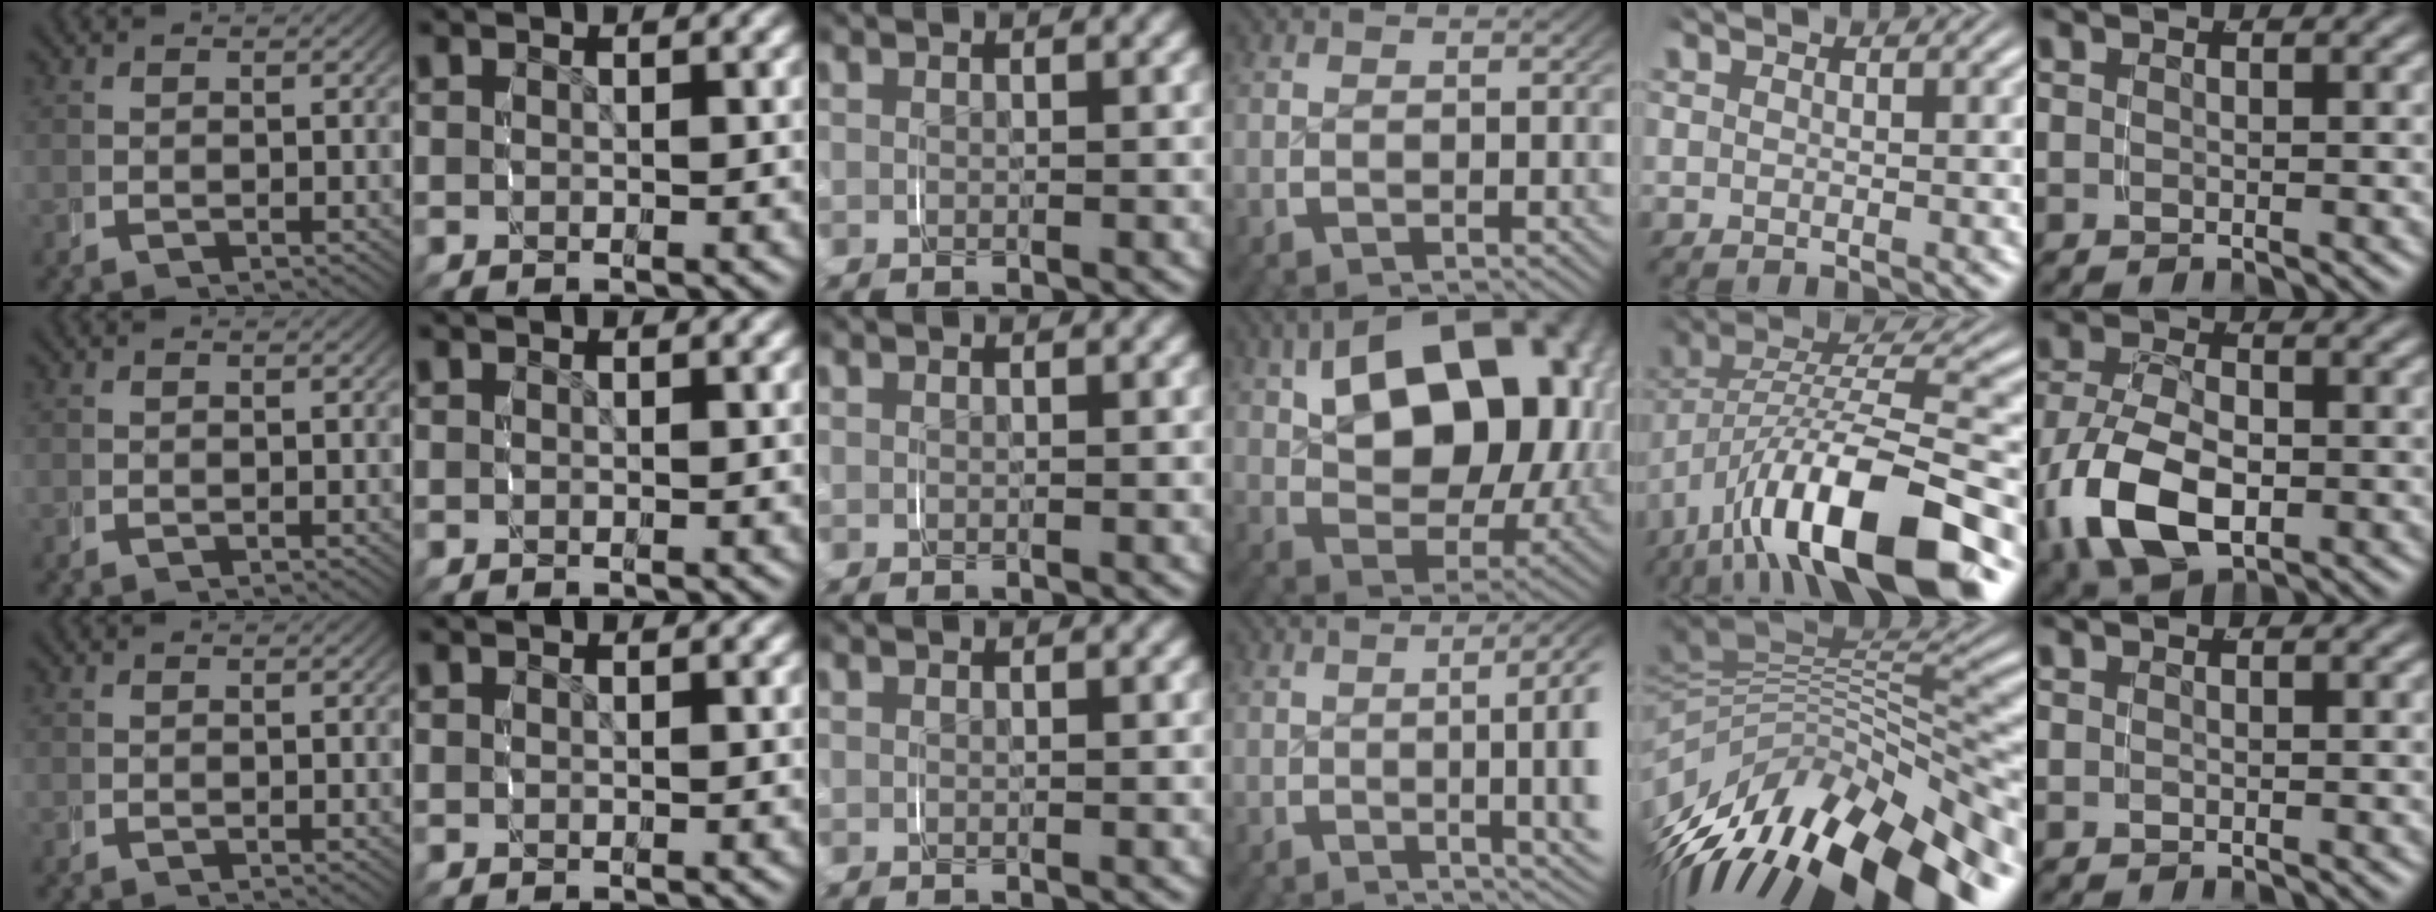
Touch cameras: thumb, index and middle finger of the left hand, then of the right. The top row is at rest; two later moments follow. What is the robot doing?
{"motion": "grasp_and_lifting", "object": "keyboard"}